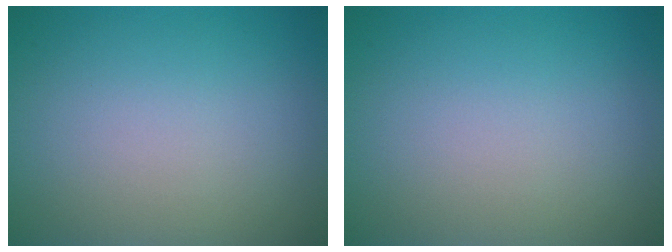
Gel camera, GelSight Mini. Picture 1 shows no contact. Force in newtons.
{"total": 0.0}